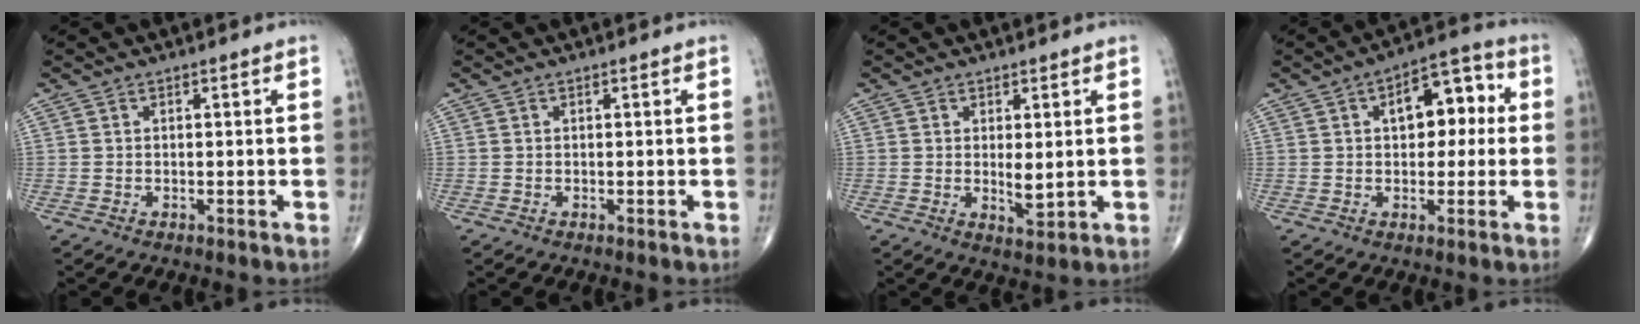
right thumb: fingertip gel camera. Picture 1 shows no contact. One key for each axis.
{"total": 0.0}
{"total": 3.4, "fx": 0.4, "fy": 1.2, "fz": 3.2, "tx": -0.048, "ty": -0.013, "tz": 0.012}
{"total": 10.4, "fx": 2.0, "fy": 5.8, "fz": 8.4, "tx": -0.082, "ty": 0.024, "tz": 0.021}